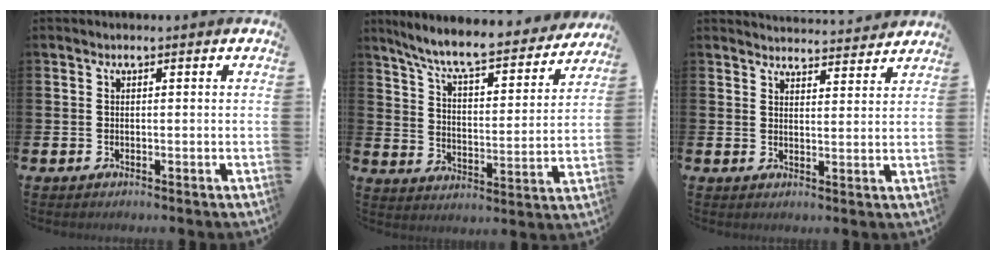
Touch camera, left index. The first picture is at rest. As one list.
[{"total": 8.4, "force": [7.6, 1.1, 3.5], "torque": [-0.094, -0.056, 0.126]}, {"total": 4.0, "force": [4.0, 0.3, -0.1], "torque": [-0.004, -0.028, 0.072]}]